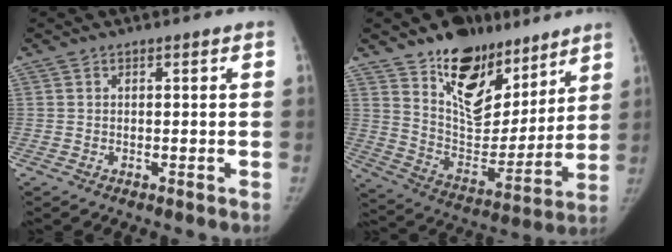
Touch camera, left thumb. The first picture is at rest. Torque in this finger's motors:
{"motor_torque": [0.86, -1.02, 1.47, -1.30, 0.37]}